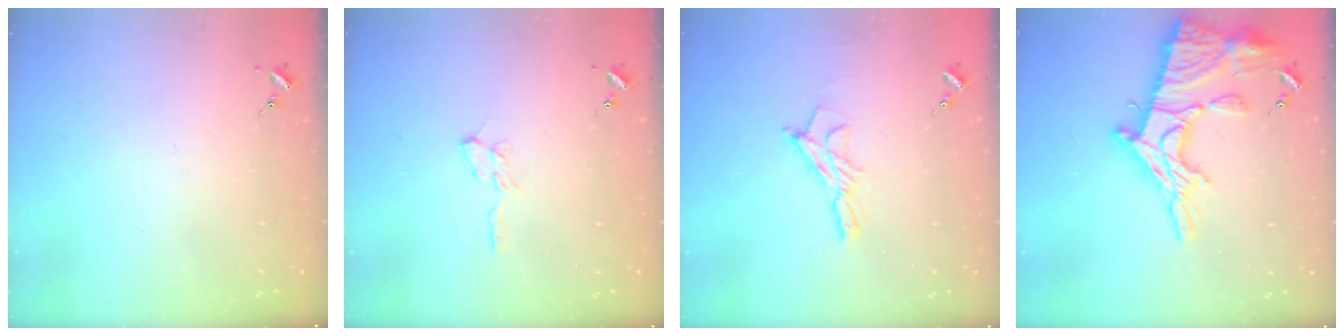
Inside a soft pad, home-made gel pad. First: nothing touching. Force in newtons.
{"total": 6.7, "press": 6.6, "slide": 0.7}
{"total": 9.6, "press": 9.6, "slide": 0.6}
{"total": 24.8, "press": 24.7, "slide": 2.3}